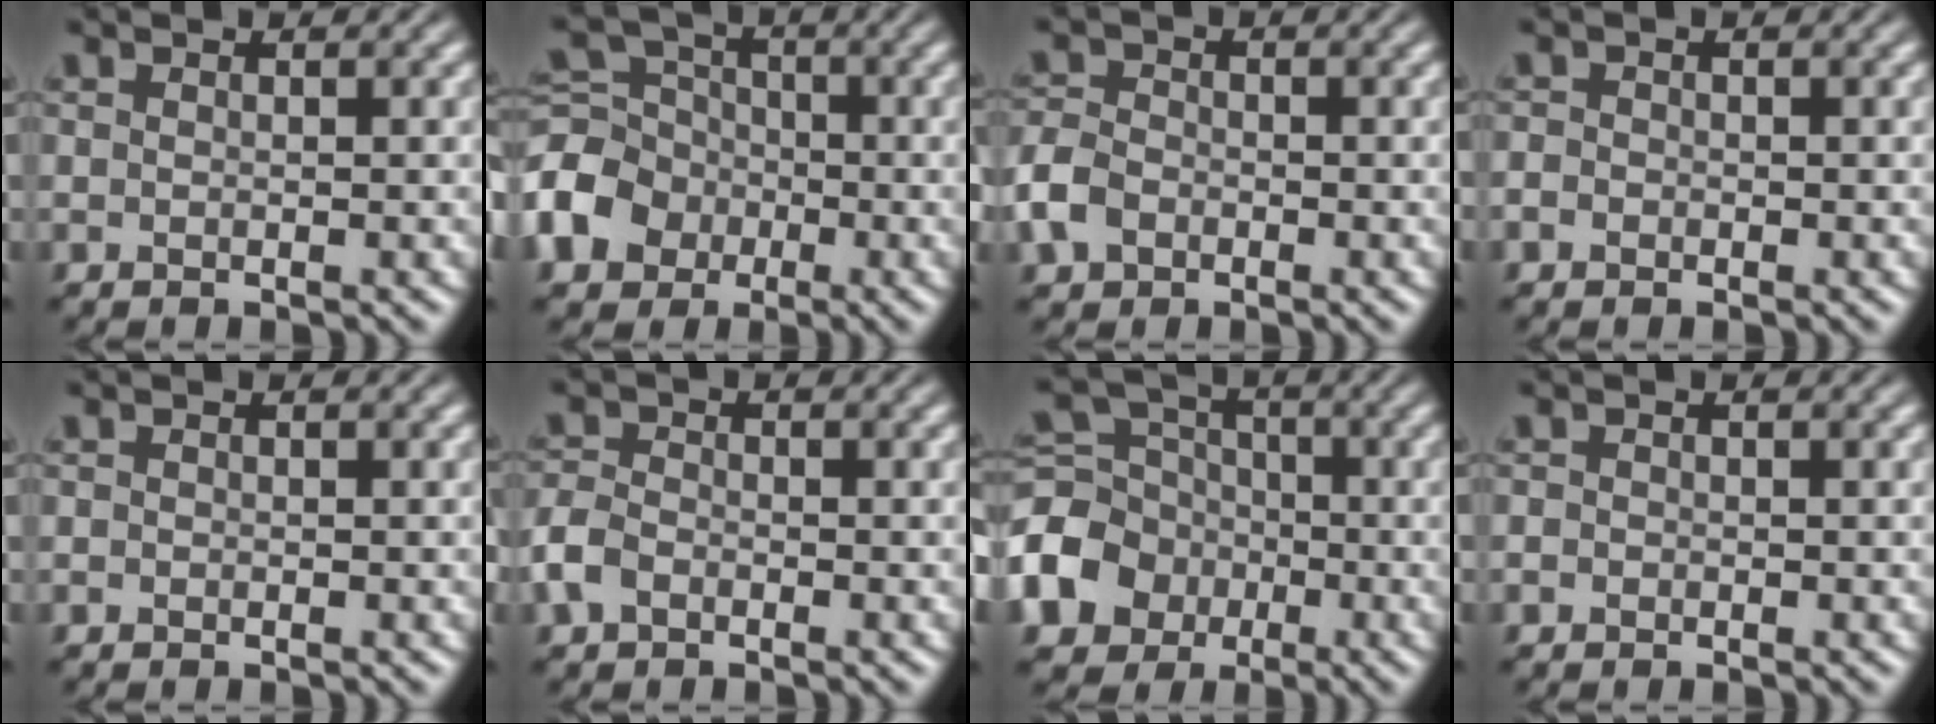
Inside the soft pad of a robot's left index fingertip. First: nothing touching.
{"total": 7.2, "force": [-2.5, 5.9, 3.2], "torque": [-0.081, 0.009, -0.073]}
{"total": 3.3, "force": [-1.5, 2.5, 1.6], "torque": [-0.042, 0.006, -0.041]}
{"total": 0.9, "force": [-0.5, 0.7, 0.1], "torque": [0.002, 0.004, -0.016]}
{"total": 0.0}
{"total": 2.5, "force": [-1.2, 1.7, 1.3], "torque": [-0.033, 0.006, -0.037]}
{"total": 8.1, "force": [-2.9, 6.6, 3.5], "torque": [-0.092, 0.001, -0.075]}
{"total": 0.6, "force": [-0.3, 0.5, 0.0], "torque": [0.004, 0.003, -0.009]}